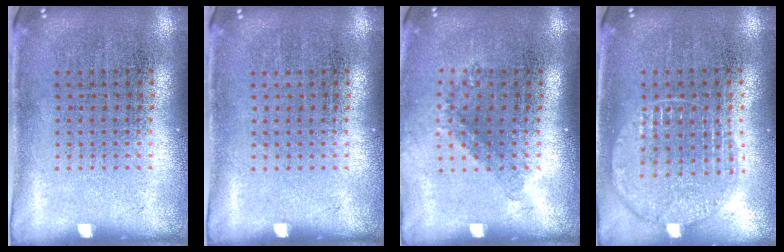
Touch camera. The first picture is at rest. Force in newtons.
{"total": 0.0}
{"total": 1.3, "press": 0.8, "slide": 0.9}
{"total": 1.1, "press": 1.1, "slide": 0.1}